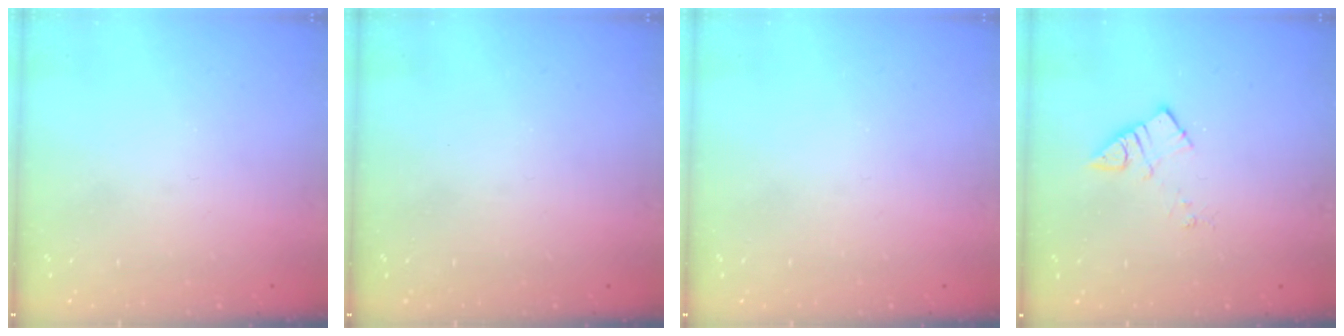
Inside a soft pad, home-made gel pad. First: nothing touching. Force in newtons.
{"total": 0.0}
{"total": 0.0}
{"total": 5.0, "press": 5.0, "slide": 0.4}